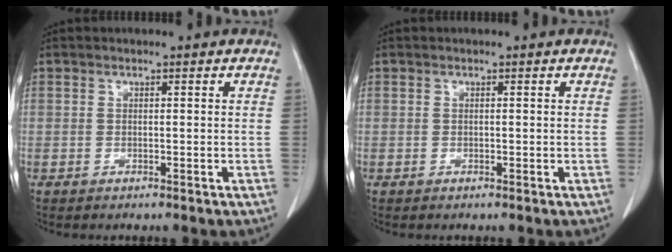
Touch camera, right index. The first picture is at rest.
{"total": 0.0}